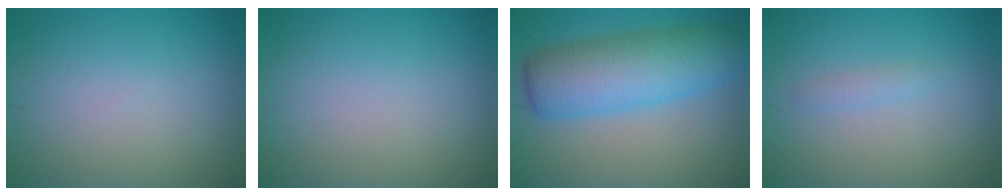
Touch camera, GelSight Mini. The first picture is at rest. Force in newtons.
{"total": 0.0}
{"total": 8.2, "press": 8.2, "slide": 0.1}
{"total": 1.0, "press": 0.9, "slide": 0.1}